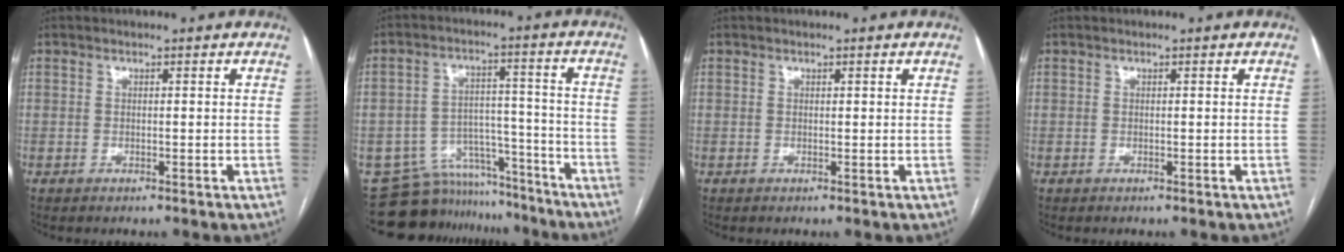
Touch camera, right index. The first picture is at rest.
{"total": 13.2, "force": [-11.9, 5.7, 0.5], "torque": [-0.002, 0.049, -0.173]}
{"total": 0.0}
{"total": 0.0}